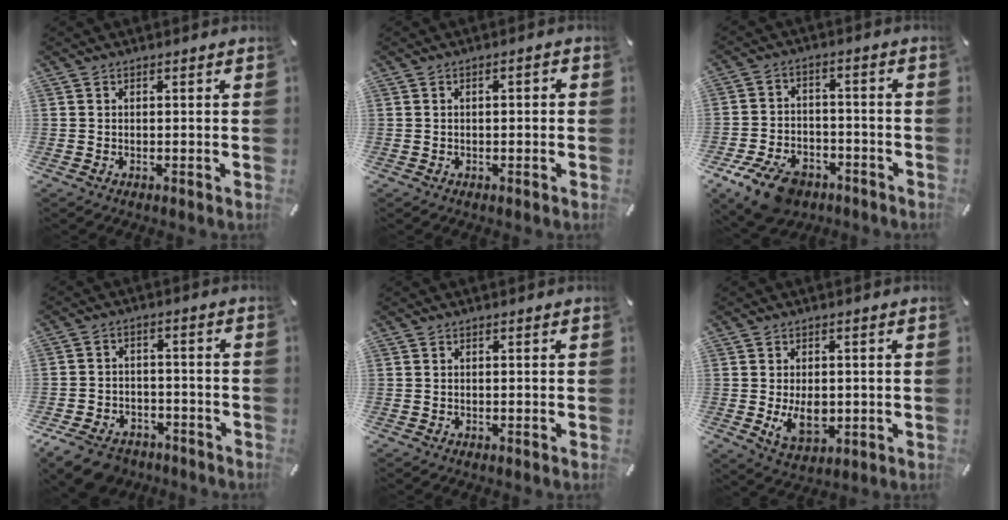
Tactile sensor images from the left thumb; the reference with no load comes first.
{"total": 1.5, "force": [-0.6, 0.6, 1.2], "torque": [-0.021, 0.004, -0.011]}
{"total": 10.8, "force": [-7.0, 6.2, 5.5], "torque": [-0.100, 0.045, -0.123]}
{"total": 8.7, "force": [-6.4, 4.8, 3.4], "torque": [-0.070, 0.034, -0.120]}
{"total": 0.0}
{"total": 7.3, "force": [-0.6, 5.0, 5.3], "torque": [-0.093, -0.009, -0.011]}